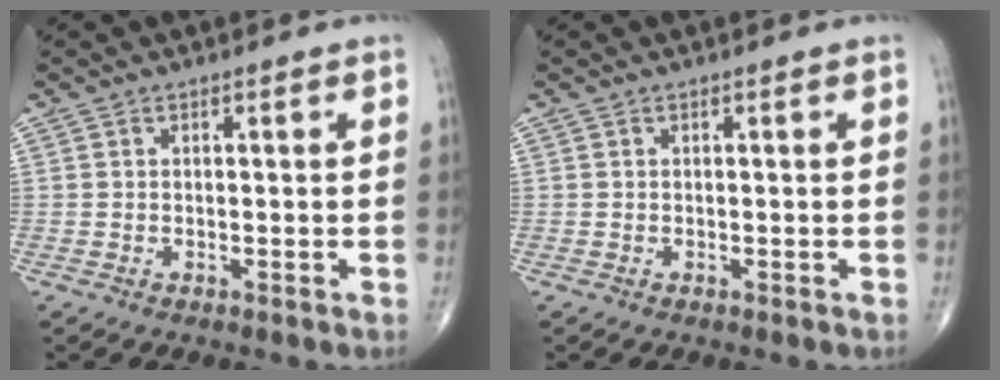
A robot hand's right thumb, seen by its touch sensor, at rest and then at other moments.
{"total": 0.0}